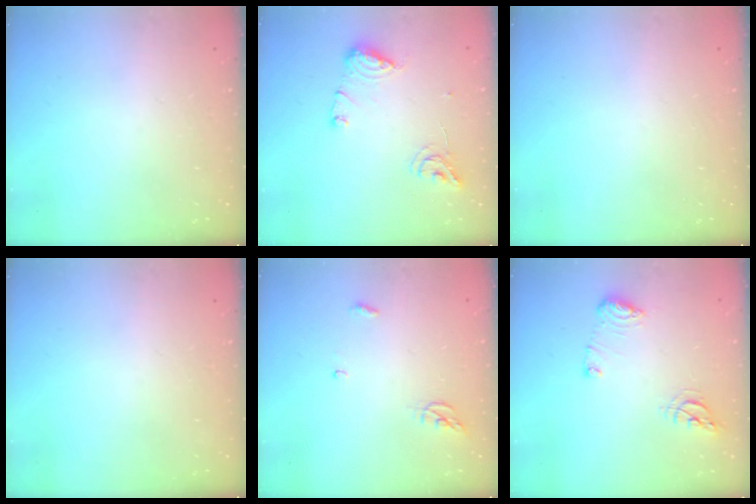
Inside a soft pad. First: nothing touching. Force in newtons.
{"total": 10.7, "press": 10.7, "slide": 1.0}
{"total": 0.0}
{"total": 0.0}
{"total": 3.8, "press": 3.8, "slide": 0.3}
{"total": 9.6, "press": 9.6, "slide": 1.1}